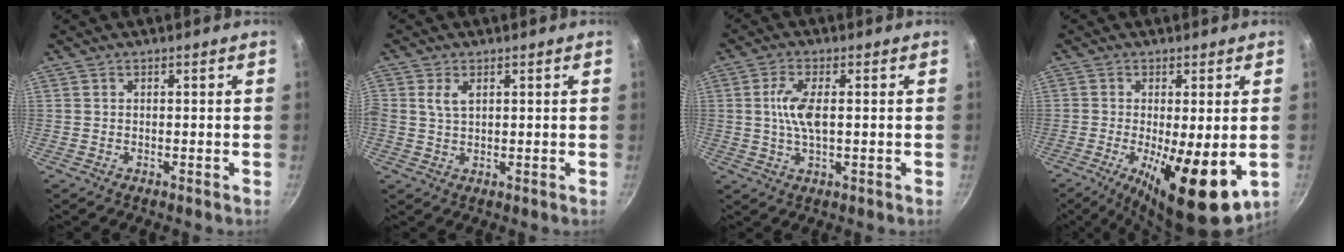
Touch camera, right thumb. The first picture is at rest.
{"total": 3.2, "force": [1.1, 1.8, 2.3], "torque": [-0.044, -0.003, 0.022]}
{"total": 6.5, "force": [0.6, 2.5, 5.9], "torque": [-0.126, 0.003, 0.009]}
{"total": 14.7, "force": [-3.3, 4.7, 13.5], "torque": [-0.210, -0.012, -0.039]}